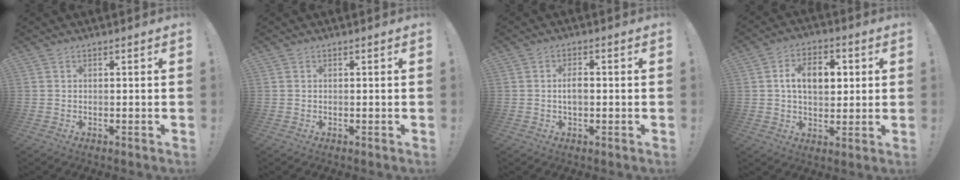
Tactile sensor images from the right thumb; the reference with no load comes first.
{"total": 0.0}
{"total": 3.1, "force": [-0.3, 1.4, 2.8], "torque": [-0.044, 0.005, -0.008]}
{"total": 11.4, "force": [2.0, 7.5, 8.3], "torque": [-0.127, 0.015, 0.036]}